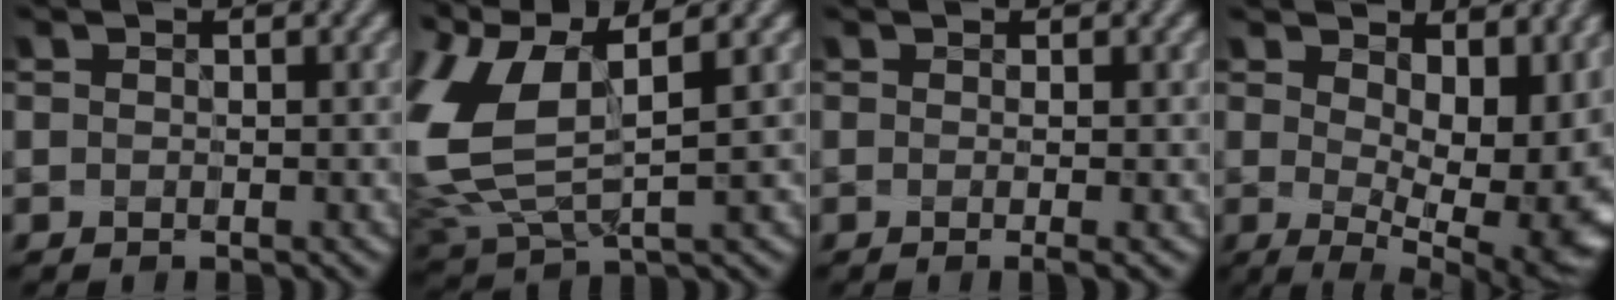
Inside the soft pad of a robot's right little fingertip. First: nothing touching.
{"total": 9.8, "force": [2.7, 4.8, 8.1], "torque": [-0.222, -0.001, 0.071]}
{"total": 1.6, "force": [-0.4, 0.3, 1.5], "torque": [-0.021, -0.005, -0.001]}
{"total": 13.0, "force": [-0.1, 7.2, 10.9], "torque": [-0.138, -0.023, 0.024]}